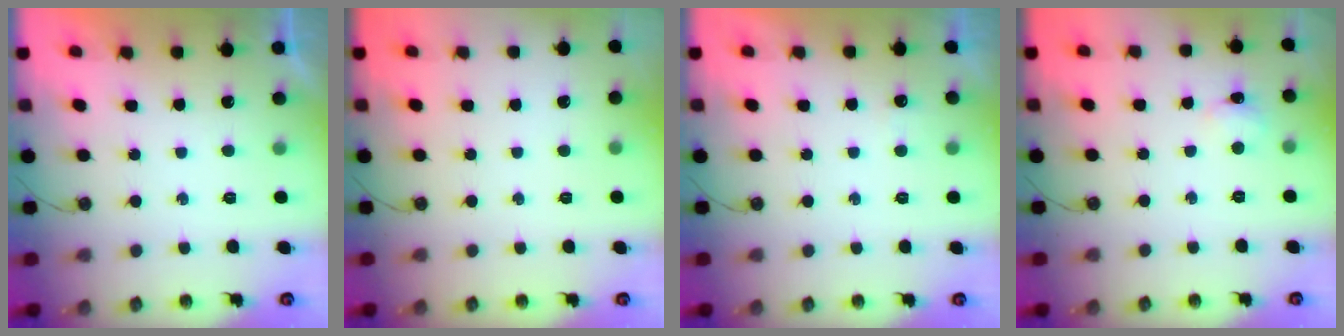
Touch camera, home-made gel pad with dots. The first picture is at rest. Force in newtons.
{"total": 0.0}
{"total": 2.9, "press": 2.8, "slide": 0.7}
{"total": 2.7, "press": 2.6, "slide": 0.7}